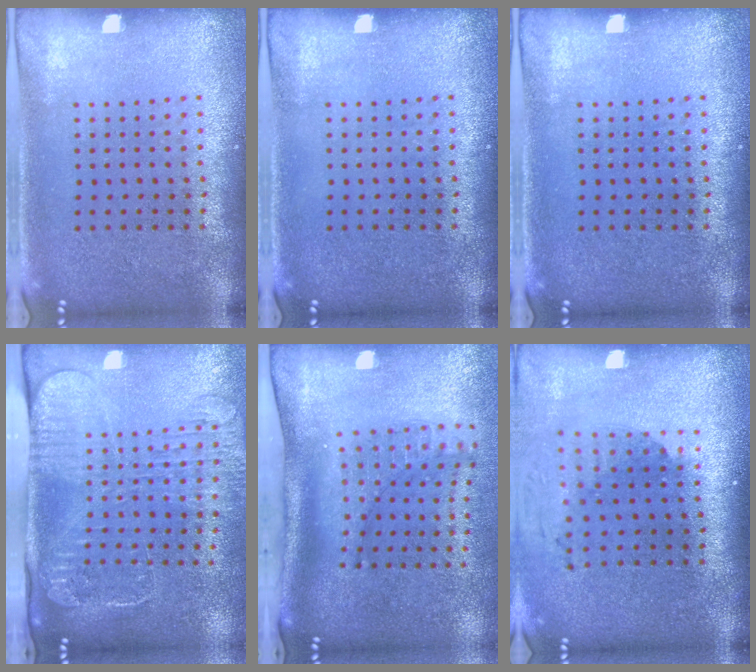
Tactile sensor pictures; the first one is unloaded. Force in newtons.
{"total": 0.0}
{"total": 0.0}
{"total": 2.6, "press": 2.1, "slide": 1.6}
{"total": 2.0, "press": 1.5, "slide": 1.3}
{"total": 2.0, "press": 1.4, "slide": 1.3}